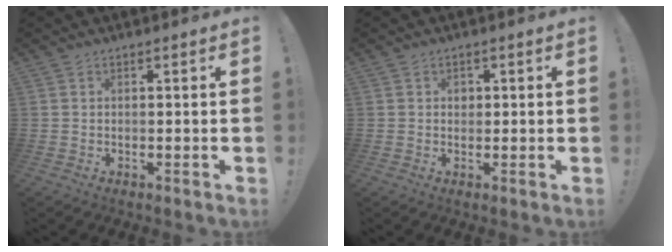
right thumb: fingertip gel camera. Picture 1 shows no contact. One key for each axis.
{"total": 1.3, "fx": 0.1, "fy": 1.2, "fz": 0.4, "tx": 0.004, "ty": -0.003, "tz": -0.002}